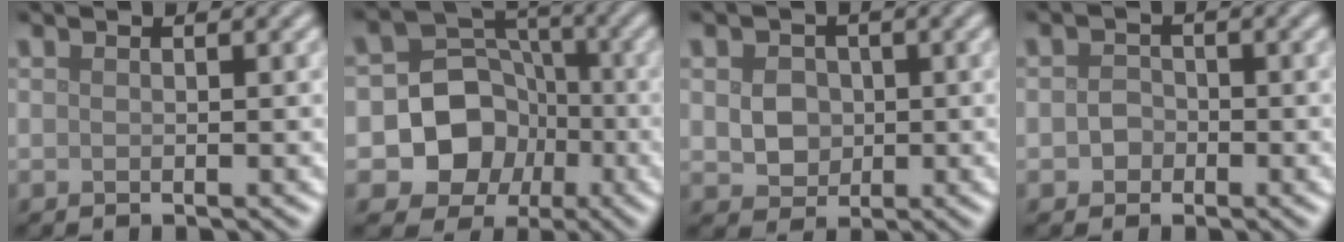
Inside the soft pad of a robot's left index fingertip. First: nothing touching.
{"total": 7.9, "force": [-2.3, 7.1, 2.6], "torque": [-0.017, 0.009, -0.066]}
{"total": 3.1, "force": [0.3, 2.7, 1.6], "torque": [-0.029, 0.002, -0.001]}
{"total": 1.5, "force": [-0.4, 1.4, 0.5], "torque": [-0.006, 0.001, -0.012]}